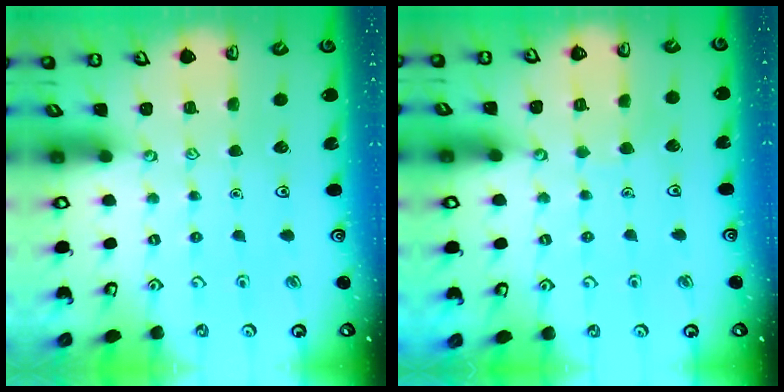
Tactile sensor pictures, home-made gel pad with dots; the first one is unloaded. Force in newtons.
{"total": 2.4, "press": 2.4, "slide": 0.2}